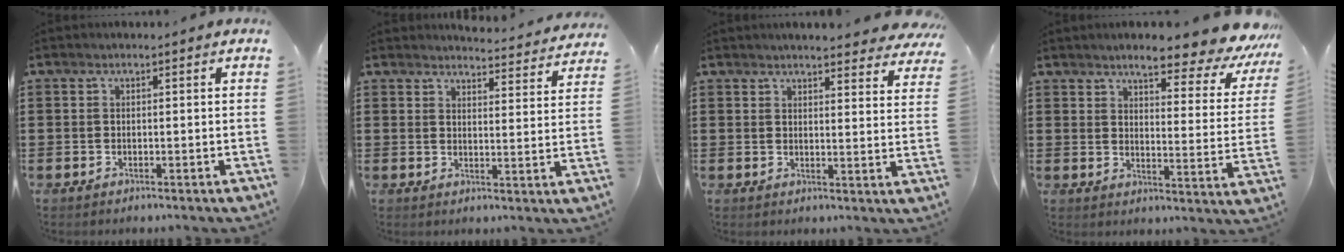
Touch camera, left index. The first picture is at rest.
{"total": 3.7, "force": [3.7, -0.1, 0.1], "torque": [-0.011, -0.027, 0.063]}
{"total": 4.0, "force": [3.8, -0.3, 0.9], "torque": [-0.024, -0.020, 0.068]}
{"total": 7.9, "force": [6.8, 0.7, 3.9], "torque": [-0.070, -0.046, 0.113]}